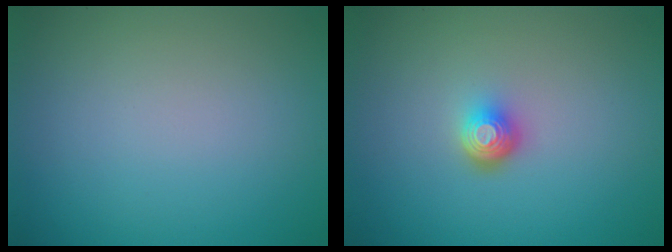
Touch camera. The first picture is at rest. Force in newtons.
{"total": 2.3, "press": 1.5, "slide": 1.7}